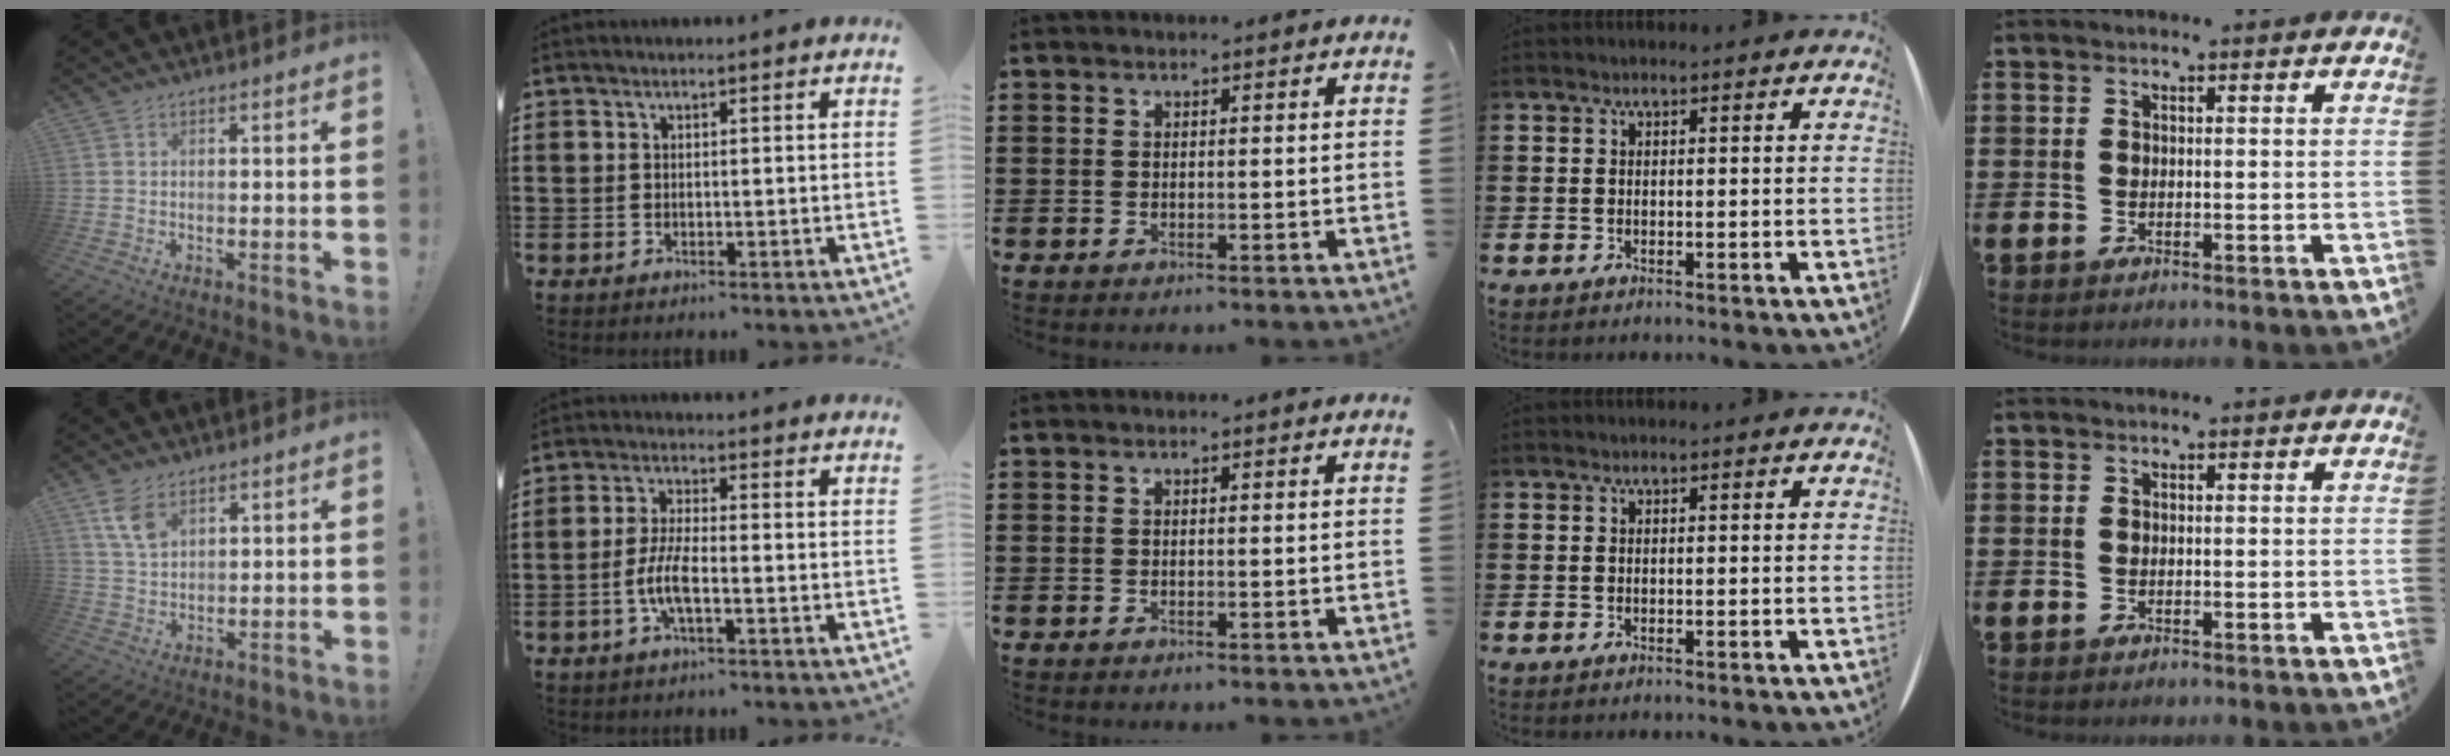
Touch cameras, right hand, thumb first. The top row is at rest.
{"thumb": {"total": 7.2, "force": [4.2, 3.9, 4.4], "torque": [-0.087, -0.013, 0.082]}, "index": {"total": 5.4, "force": [-1.8, 1.4, 4.9], "torque": [-0.117, -0.008, -0.042]}}